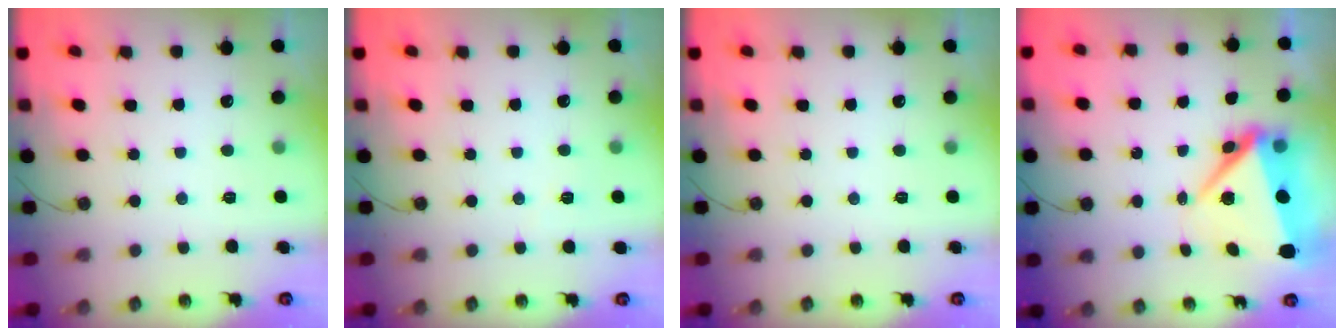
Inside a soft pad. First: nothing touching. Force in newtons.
{"total": 2.9, "press": 2.1, "slide": 2.1}
{"total": 0.0}
{"total": 9.3, "press": 8.9, "slide": 2.8}